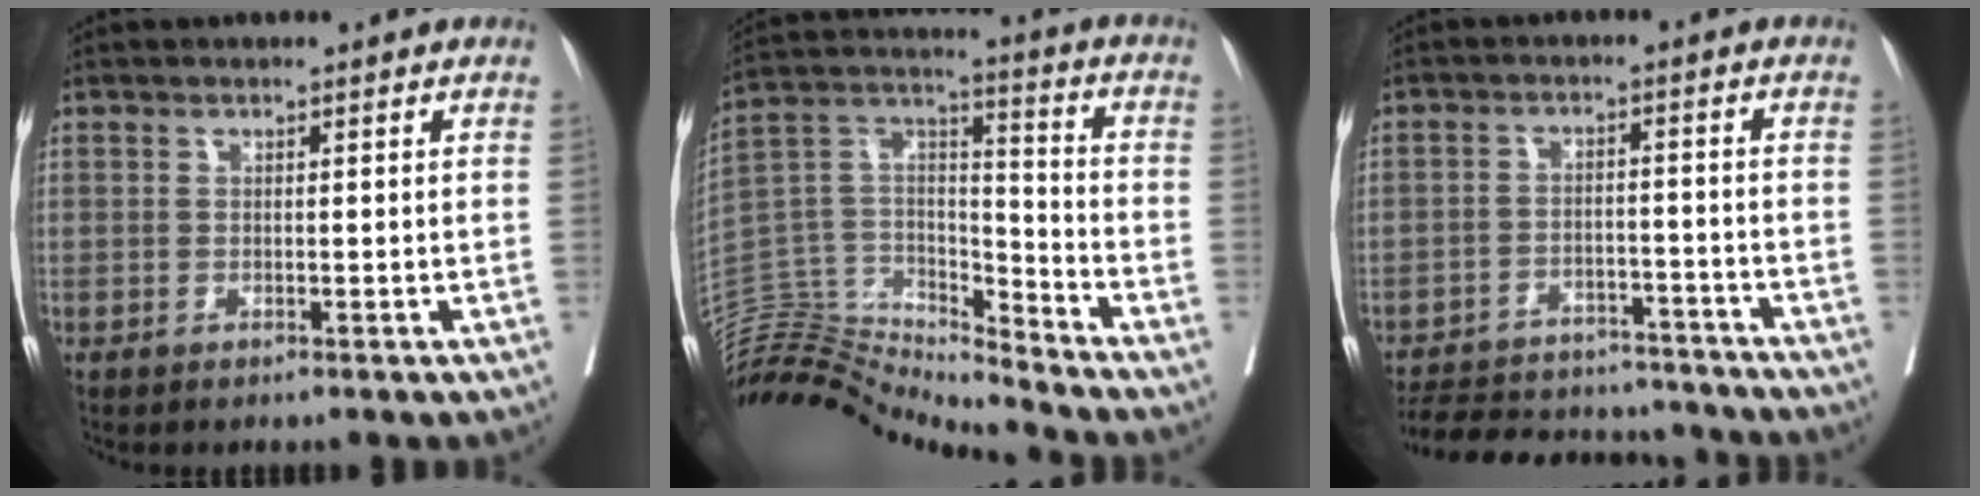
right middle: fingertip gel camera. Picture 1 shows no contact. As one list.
[{"total": 14.4, "force": [-14.4, 0.4, 0.5], "torque": [0.001, 0.069, -0.271]}, {"total": 17.2, "force": [-15.9, 4.7, 4.5], "torque": [-0.094, 0.005, -0.222]}]